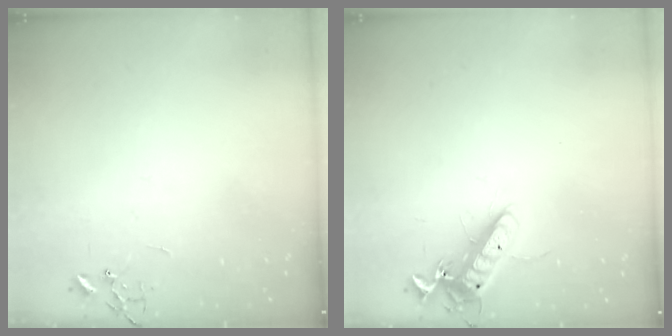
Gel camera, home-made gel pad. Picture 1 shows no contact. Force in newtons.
{"total": 12.5, "press": 12.5, "slide": 1.1}